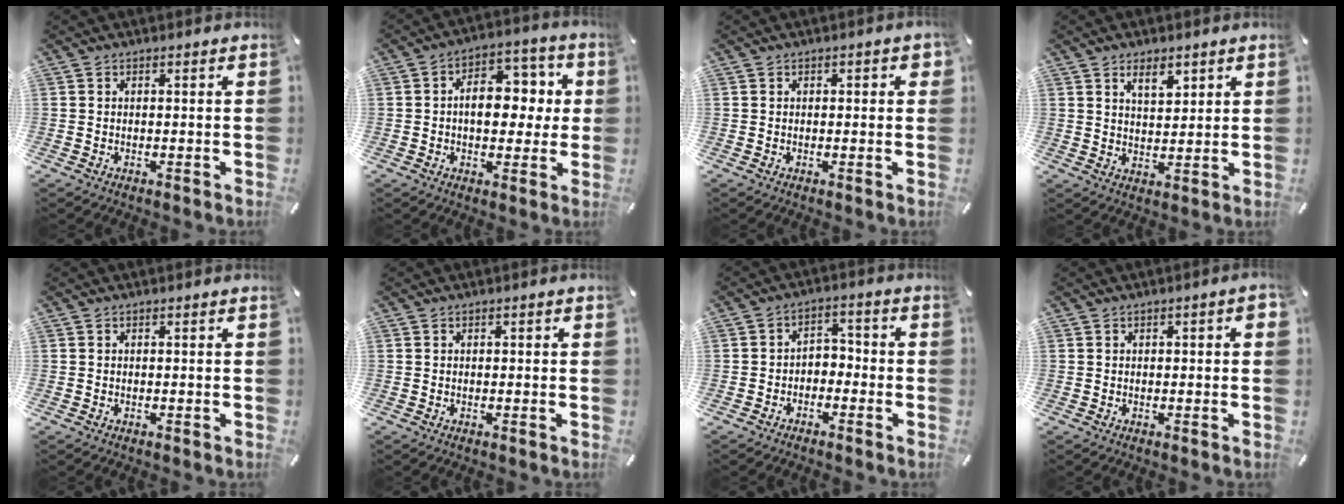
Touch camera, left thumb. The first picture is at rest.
{"total": 11.7, "force": [0.7, 8.1, 8.4], "torque": [-0.101, -0.002, 0.010]}
{"total": 1.1, "force": [0.1, 0.7, 0.9], "torque": [-0.009, 0.001, 0.000]}
{"total": 5.4, "force": [3.4, 2.9, 3.0], "torque": [-0.035, -0.016, 0.057]}
{"total": 0.0}
{"total": 0.0}
{"total": 3.7, "force": [-2.8, 2.3, 0.9], "torque": [-0.017, 0.018, -0.058]}
{"total": 1.5, "force": [0.1, 0.6, 1.4], "torque": [-0.026, 0.003, 0.001]}